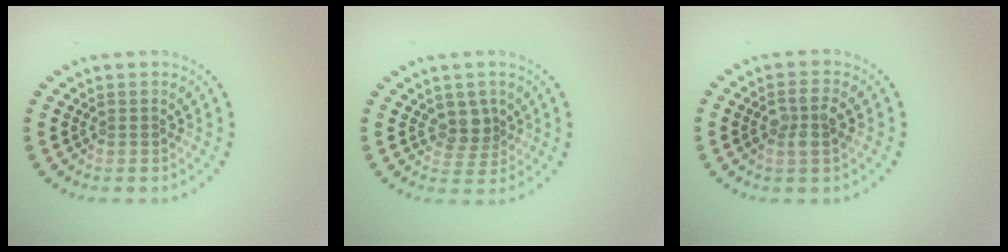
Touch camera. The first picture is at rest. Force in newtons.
{"total": 2.3, "press": 1.9, "slide": 1.4}
{"total": 2.6, "press": 2.5, "slide": 0.8}